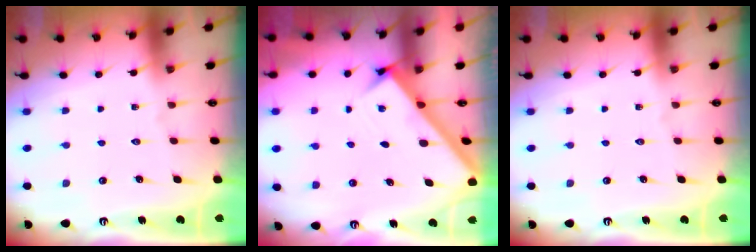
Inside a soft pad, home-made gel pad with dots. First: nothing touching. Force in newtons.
{"total": 2.6, "press": 2.6, "slide": 0.3}
{"total": 0.0}